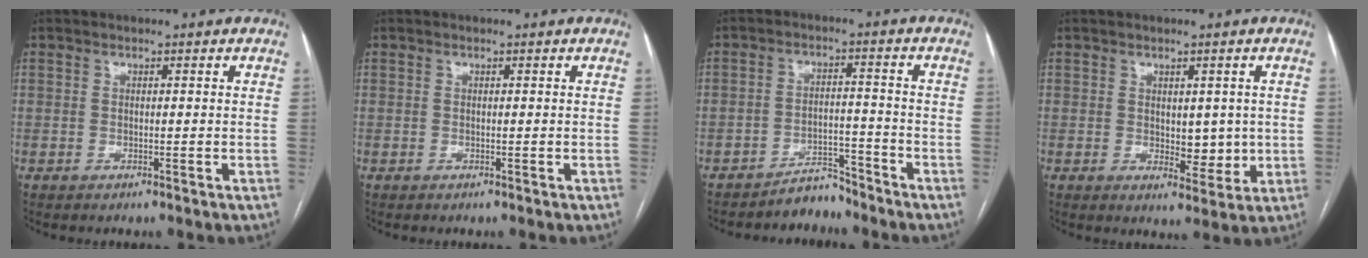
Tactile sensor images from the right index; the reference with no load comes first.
{"total": 0.0}
{"total": 4.2, "force": [-4.0, 1.3, 0.2], "torque": [0.000, 0.003, -0.066]}
{"total": 4.7, "force": [0.3, 2.7, 3.8], "torque": [-0.046, -0.006, 0.013]}